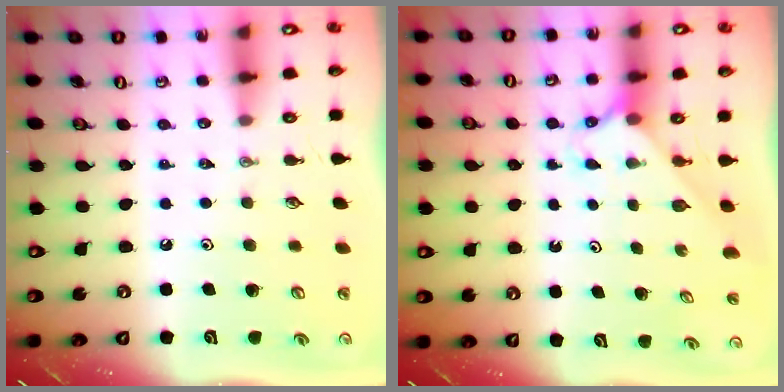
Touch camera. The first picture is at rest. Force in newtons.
{"total": 3.4, "press": 3.4, "slide": 0.3}